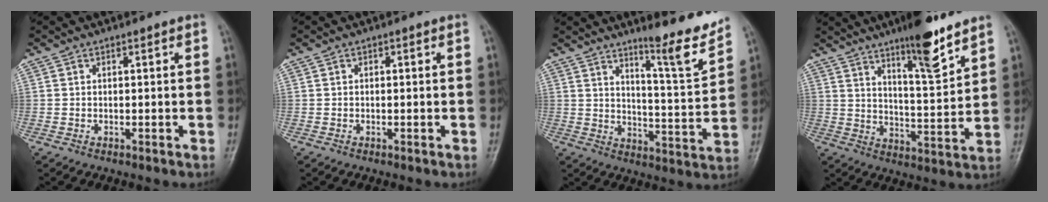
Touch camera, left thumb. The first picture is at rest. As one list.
[{"total": 0.0}, {"total": 11.3, "force": [9.0, 0.6, 6.8], "torque": [-0.085, -0.076, 0.139]}, {"total": 12.2, "force": [8.7, 2.1, 8.3], "torque": [-0.118, -0.063, 0.143]}]